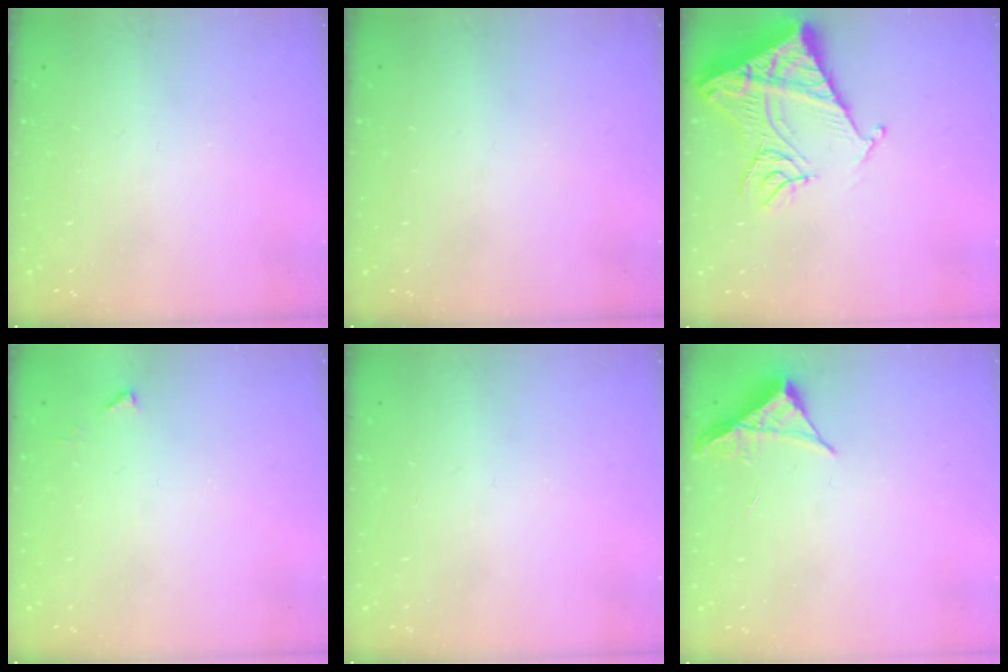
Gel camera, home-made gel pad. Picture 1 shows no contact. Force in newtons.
{"total": 0.0}
{"total": 15.7, "press": 15.6, "slide": 1.7}
{"total": 3.2, "press": 3.2, "slide": 0.3}
{"total": 0.0}
{"total": 4.1, "press": 4.1, "slide": 0.5}